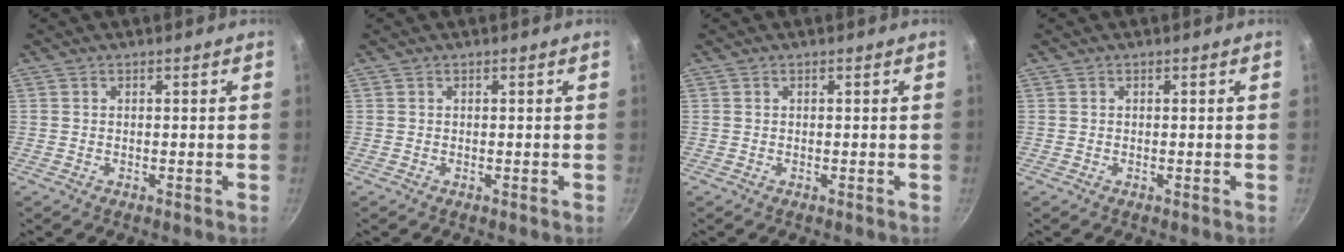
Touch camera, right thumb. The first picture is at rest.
{"total": 0.0}
{"total": 0.0}
{"total": 0.0}